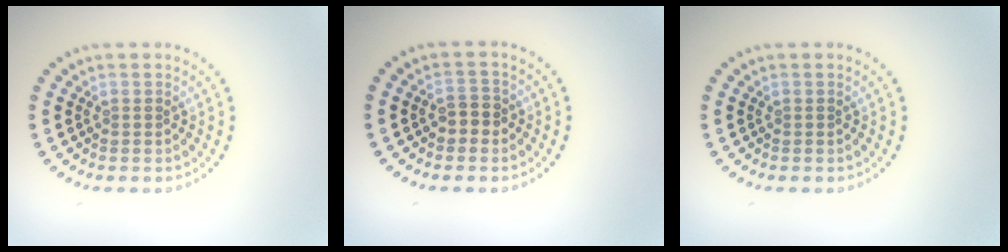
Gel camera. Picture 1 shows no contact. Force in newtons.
{"total": 1.8, "press": 1.8, "slide": 0.5}
{"total": 0.0}